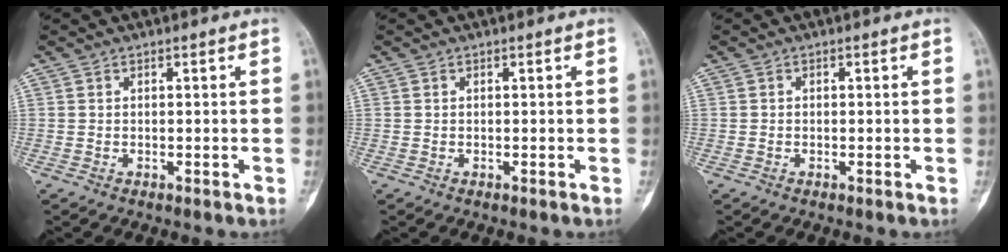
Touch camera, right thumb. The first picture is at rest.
{"total": 0.0}
{"total": 0.0}